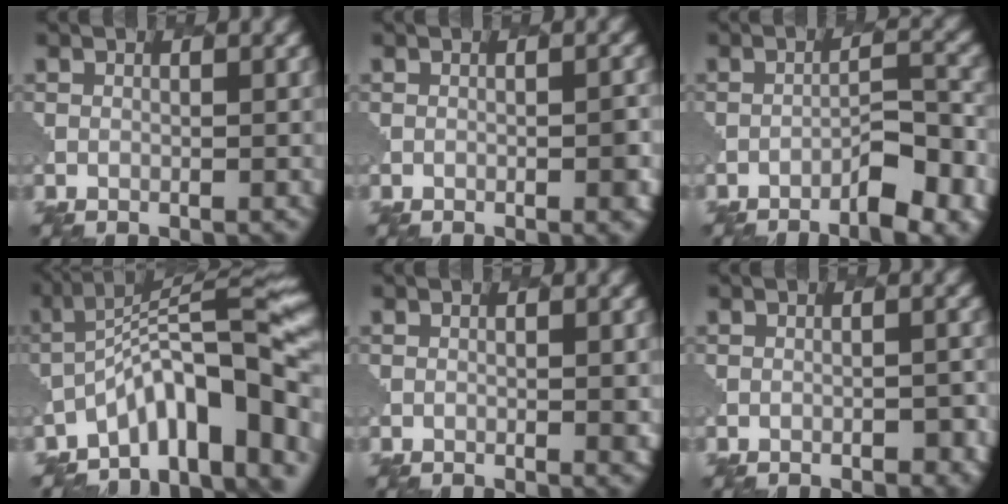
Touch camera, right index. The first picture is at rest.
{"total": 2.1, "force": [-0.5, 0.6, 1.9], "torque": [-0.019, 0.002, -0.004]}
{"total": 4.7, "force": [-3.0, 1.1, 3.4], "torque": [-0.052, 0.011, -0.045]}
{"total": 11.5, "force": [-5.7, 3.3, 9.4], "torque": [-0.127, 0.024, -0.098]}
{"total": 1.3, "force": [0.0, 0.3, 1.3], "torque": [-0.017, -0.001, 0.002]}
{"total": 2.1, "force": [-1.1, 1.1, 1.4], "torque": [-0.017, 0.012, -0.004]}